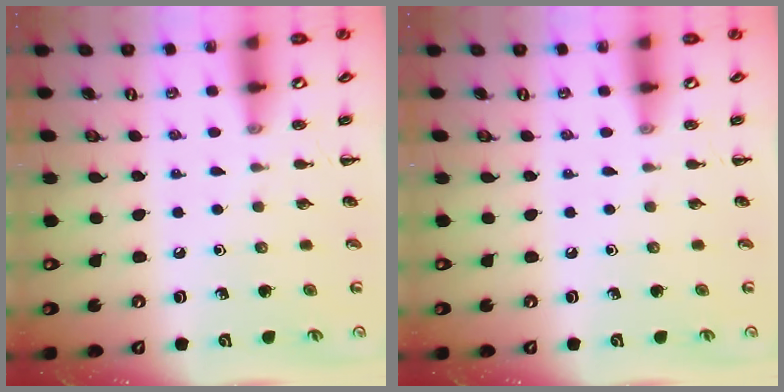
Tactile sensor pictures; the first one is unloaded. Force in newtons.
{"total": 0.0}